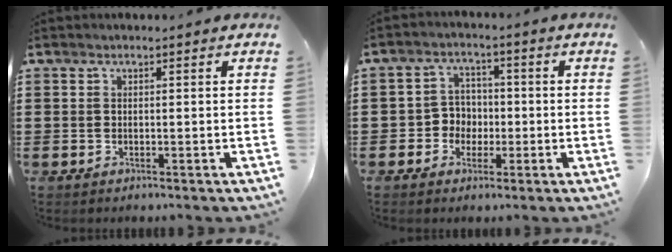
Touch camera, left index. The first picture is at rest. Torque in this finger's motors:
{"motor_torque": [0.44, 0.44, 0.15, 0.02]}